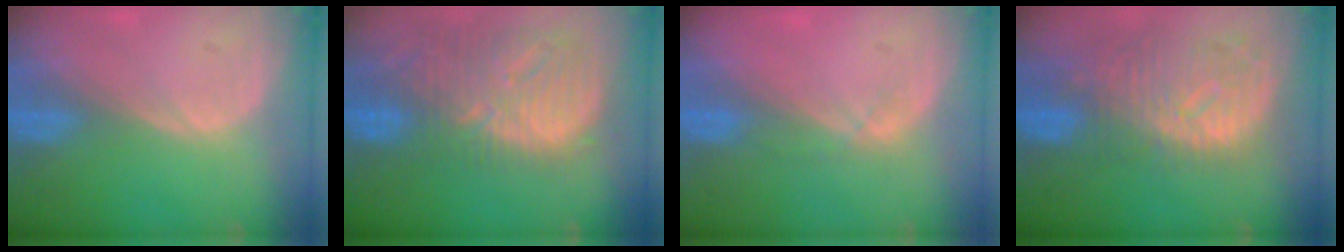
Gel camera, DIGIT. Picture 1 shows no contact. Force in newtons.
{"total": 13.5, "press": 11.7, "slide": 6.8}
{"total": 1.7, "press": 1.5, "slide": 0.8}
{"total": 11.4, "press": 10.0, "slide": 5.5}